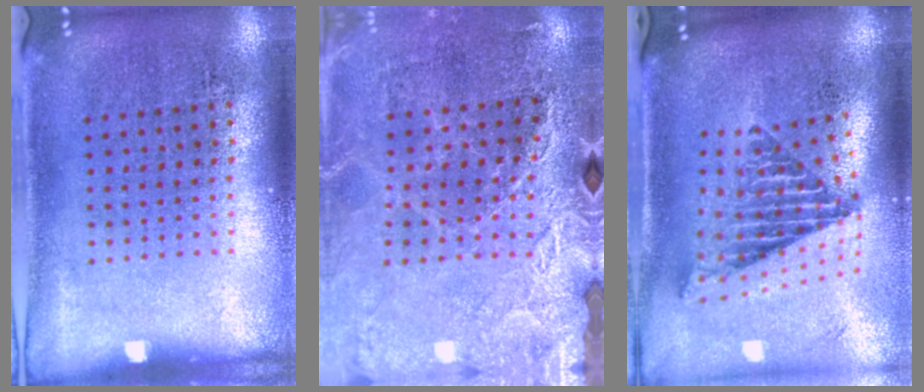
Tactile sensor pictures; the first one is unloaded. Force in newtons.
{"total": 2.8, "press": 2.8, "slide": 0.3}
{"total": 2.4, "press": 1.6, "slide": 1.9}